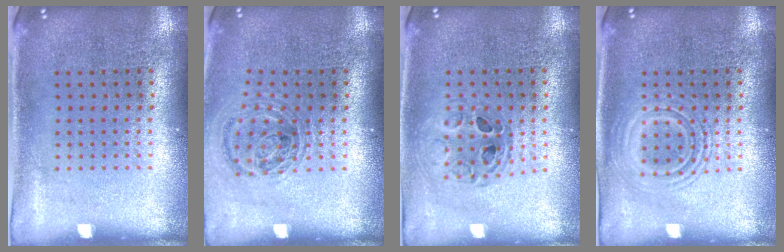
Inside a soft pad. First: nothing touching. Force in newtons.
{"total": 1.0, "press": 1.0, "slide": 0.2}
{"total": 0.8, "press": 0.7, "slide": 0.2}
{"total": 2.8, "press": 2.7, "slide": 0.4}